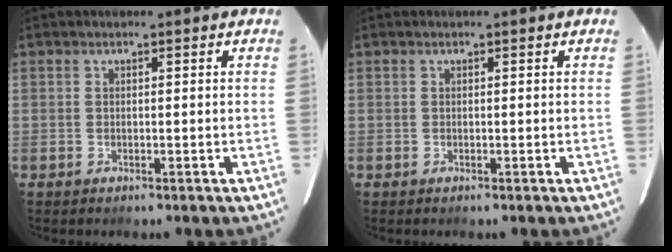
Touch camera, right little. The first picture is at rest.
{"total": 0.0}